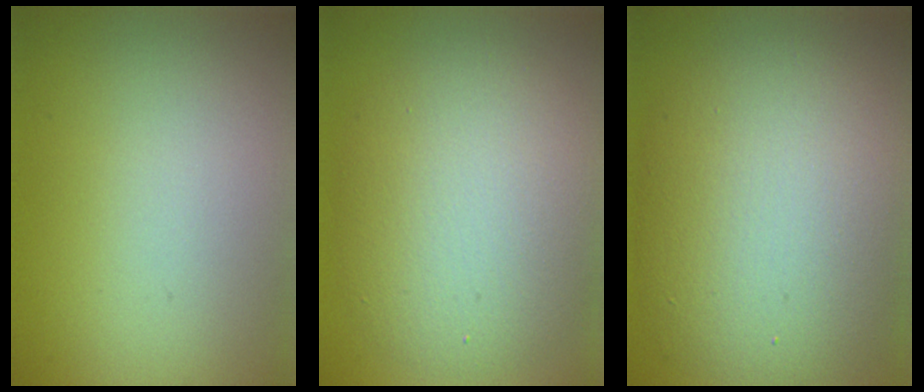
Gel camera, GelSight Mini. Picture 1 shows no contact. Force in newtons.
{"total": 7.3, "press": 7.3, "slide": 0.4}
{"total": 10.0, "press": 10.0, "slide": 0.4}